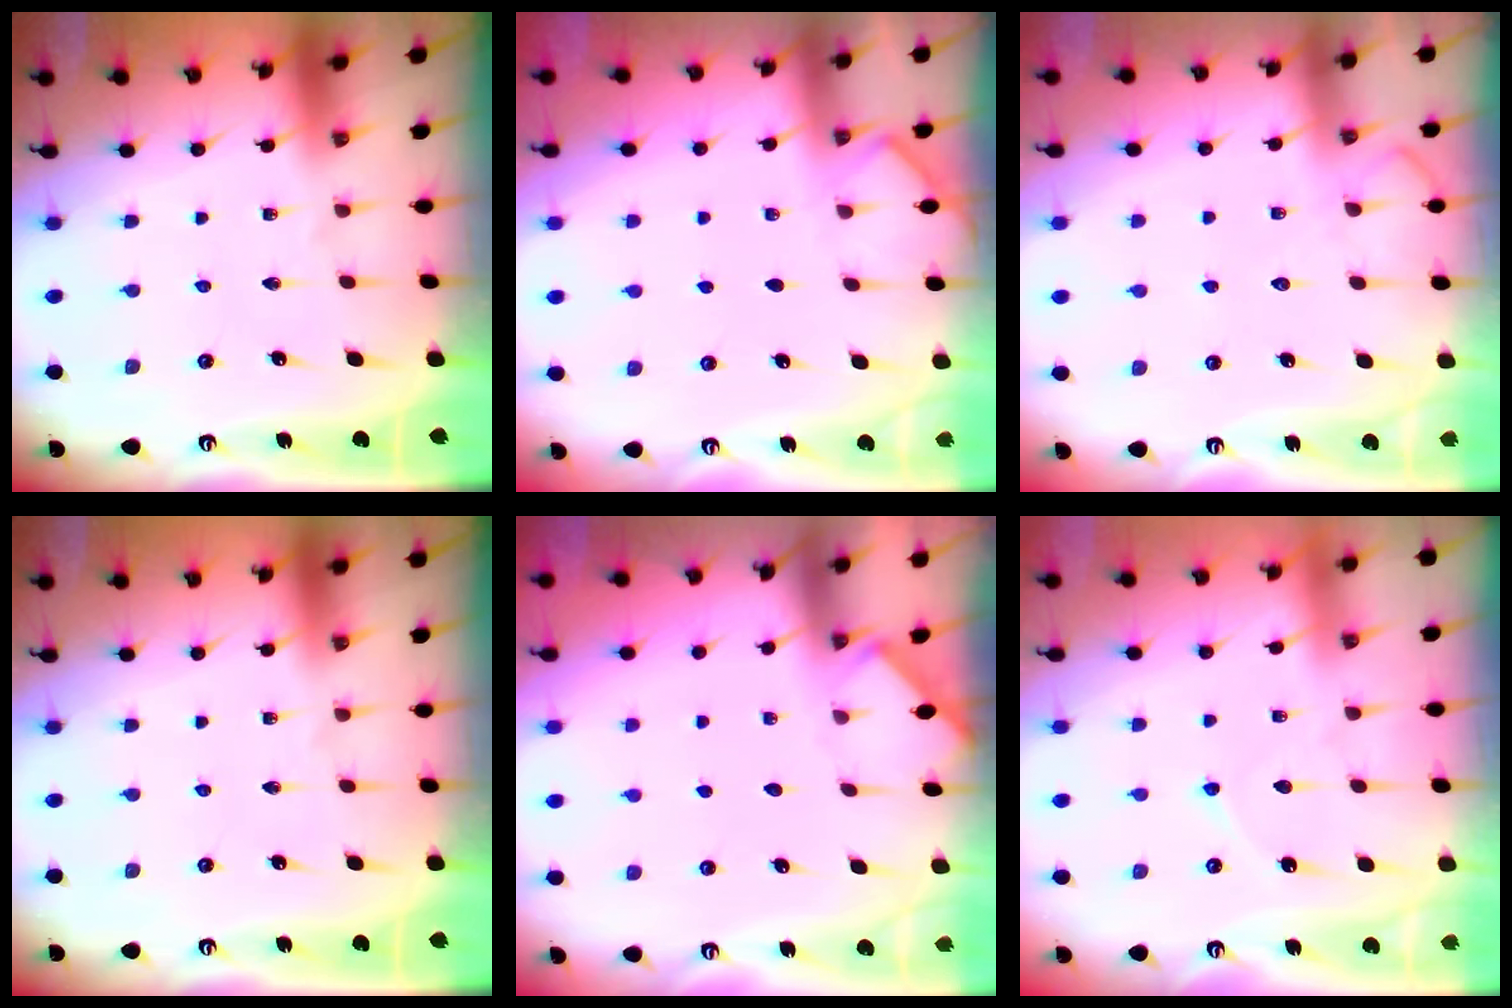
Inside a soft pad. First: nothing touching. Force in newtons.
{"total": 3.5, "press": 3.4, "slide": 0.5}
{"total": 8.0, "press": 7.9, "slide": 1.0}
{"total": 0.0}
{"total": 3.1, "press": 3.0, "slide": 0.3}
{"total": 4.4, "press": 4.3, "slide": 0.6}